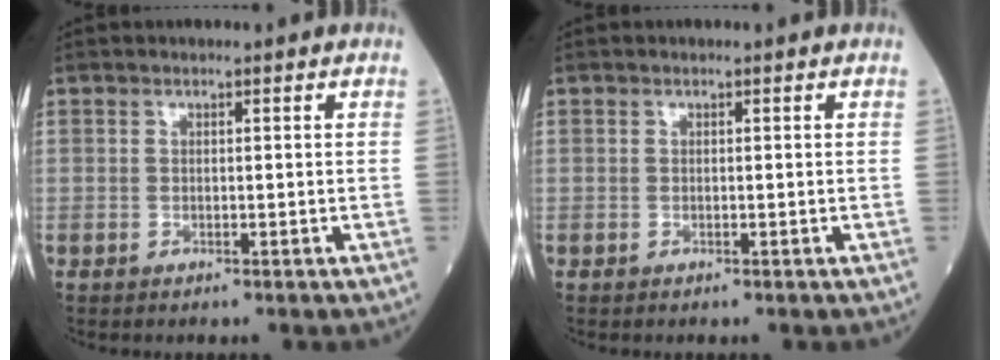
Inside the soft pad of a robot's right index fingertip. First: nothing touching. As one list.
[{"total": 0.0}]